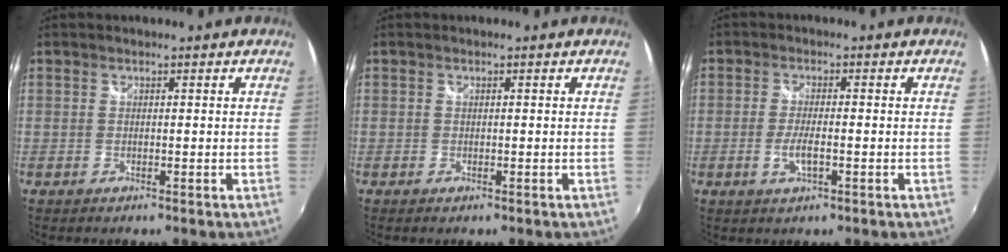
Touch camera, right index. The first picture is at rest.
{"total": 0.0}
{"total": 4.0, "force": [-1.4, 1.0, 3.6], "torque": [-0.075, -0.006, -0.026]}